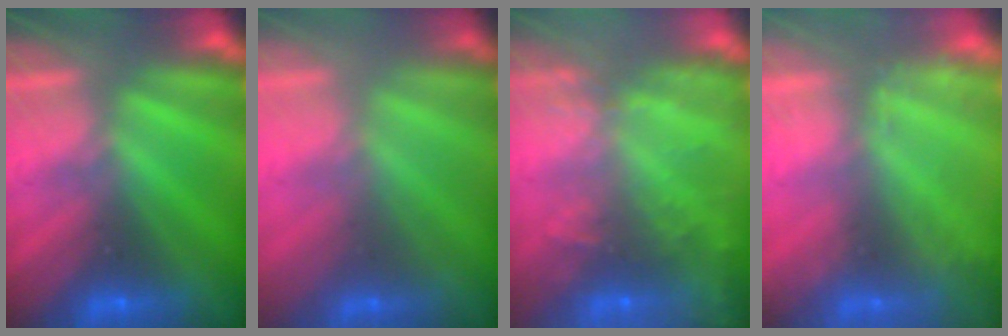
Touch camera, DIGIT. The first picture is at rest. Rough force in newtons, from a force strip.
{"total": 2.2}
{"total": 8.9}
{"total": 2.2}